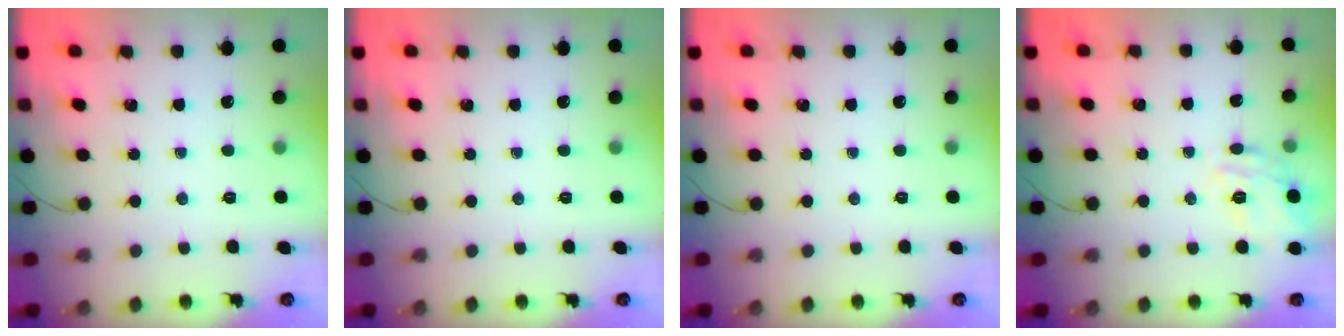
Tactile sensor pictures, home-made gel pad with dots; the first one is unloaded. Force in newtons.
{"total": 0.0}
{"total": 0.0}
{"total": 12.7, "press": 12.7, "slide": 0.6}